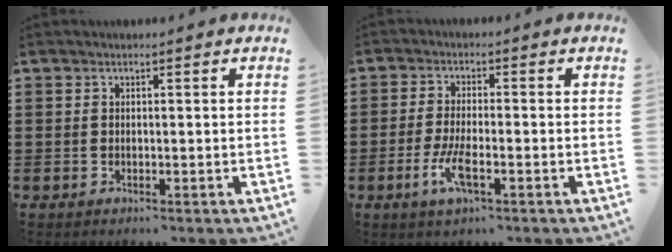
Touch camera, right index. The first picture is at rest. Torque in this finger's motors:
{"motor_torque": [2.13, 0.00, 0.67, 0.14]}